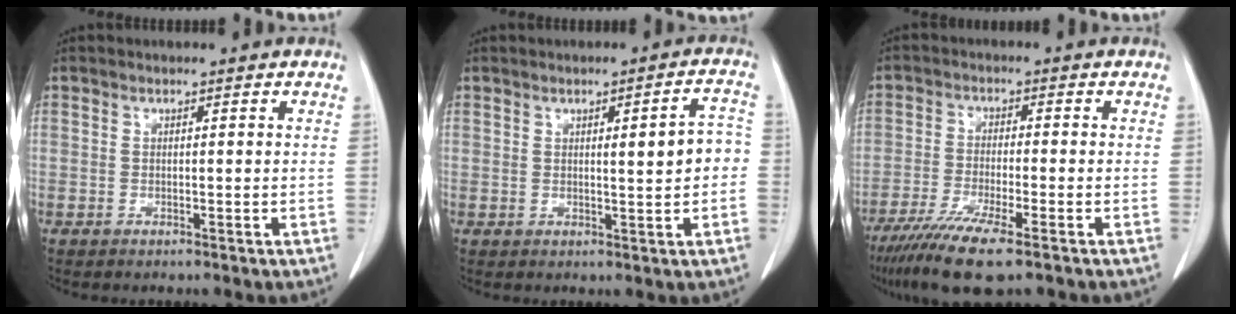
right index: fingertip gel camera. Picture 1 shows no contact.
{"total": 5.3, "force": [0.1, 1.0, 5.2], "torque": [-0.066, 0.014, 0.002]}
{"total": 9.3, "force": [-6.4, 0.6, 6.8], "torque": [-0.119, -0.024, -0.106]}